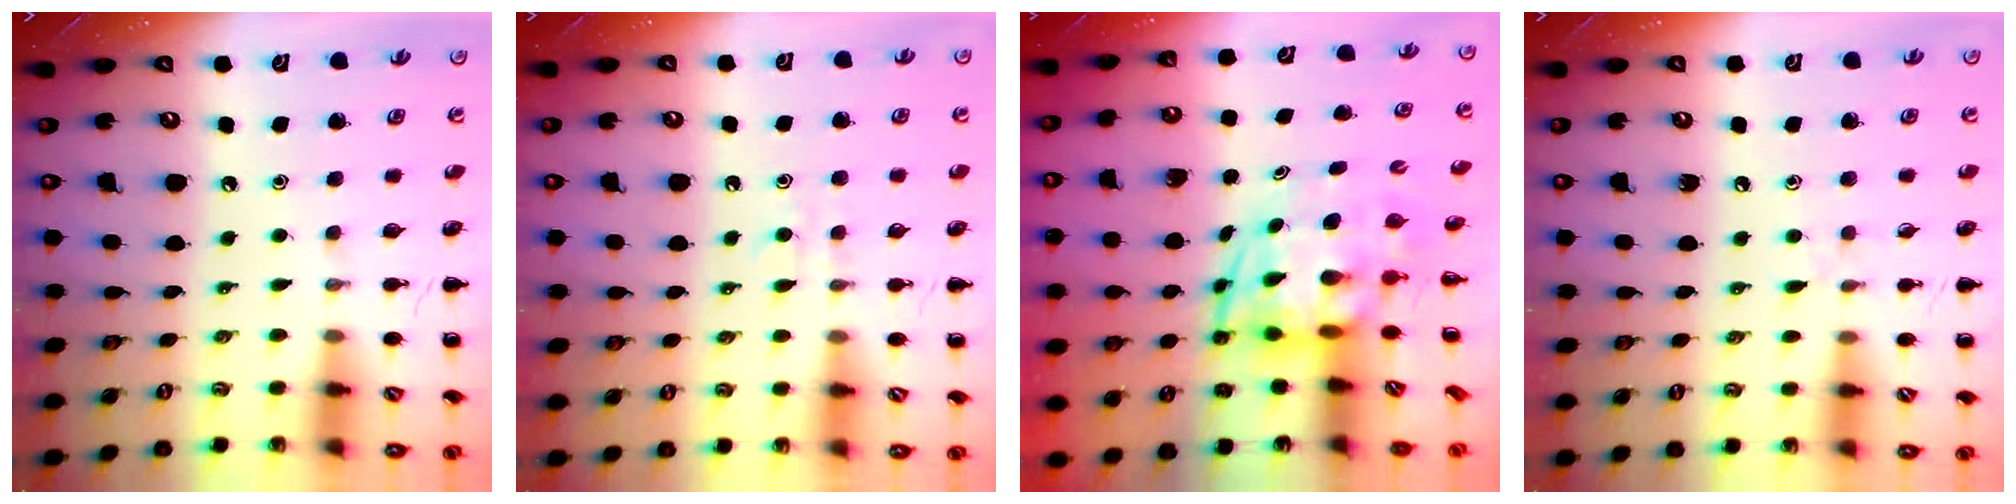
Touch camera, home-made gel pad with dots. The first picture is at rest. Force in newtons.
{"total": 3.4, "press": 3.1, "slide": 1.2}
{"total": 3.9, "press": 3.6, "slide": 1.4}
{"total": 5.1, "press": 4.8, "slide": 1.9}